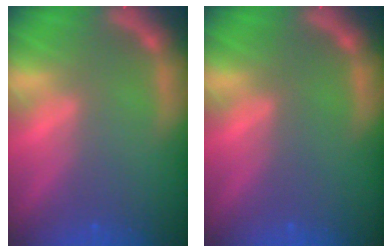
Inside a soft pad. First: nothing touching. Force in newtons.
{"total": 0.0}